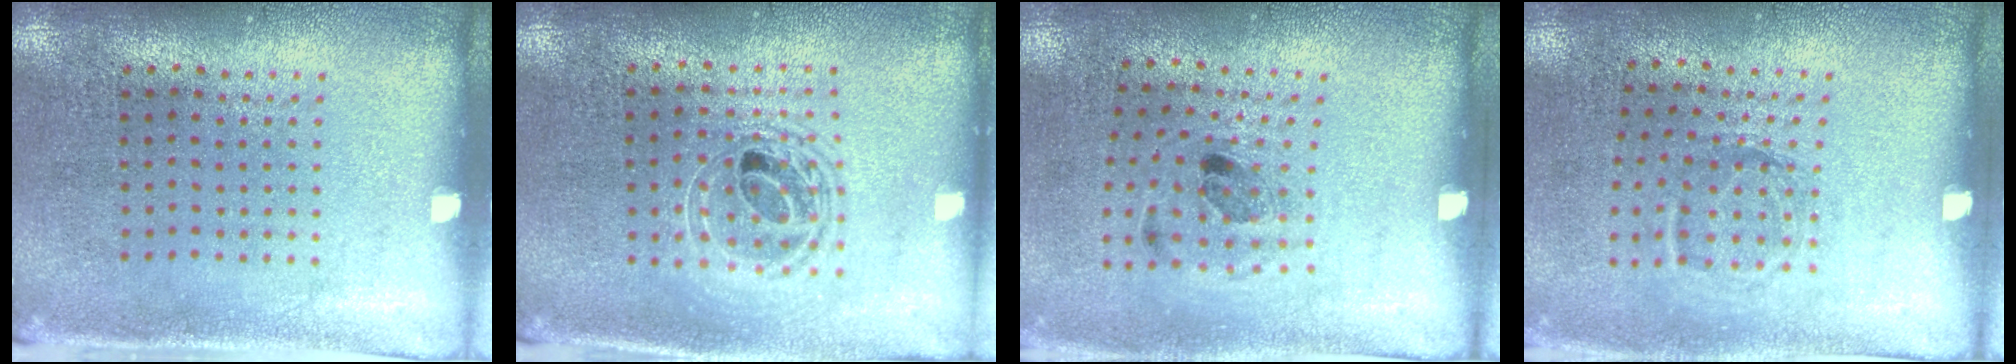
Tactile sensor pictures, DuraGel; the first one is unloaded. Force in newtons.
{"total": 1.7, "press": 1.4, "slide": 0.9}
{"total": 1.2, "press": 0.7, "slide": 0.9}
{"total": 1.2, "press": 0.8, "slide": 0.8}